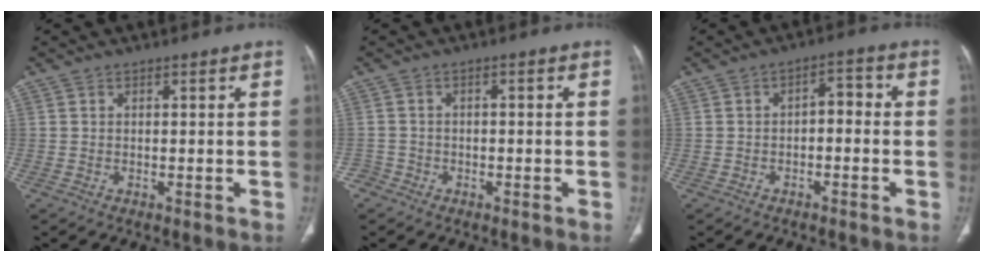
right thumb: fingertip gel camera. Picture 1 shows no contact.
{"total": 2.3, "force": [-1.6, 1.7, -0.1], "torque": [0.010, 0.014, -0.033]}
{"total": 4.1, "force": [-0.9, 2.4, 3.2], "torque": [-0.030, 0.029, -0.021]}